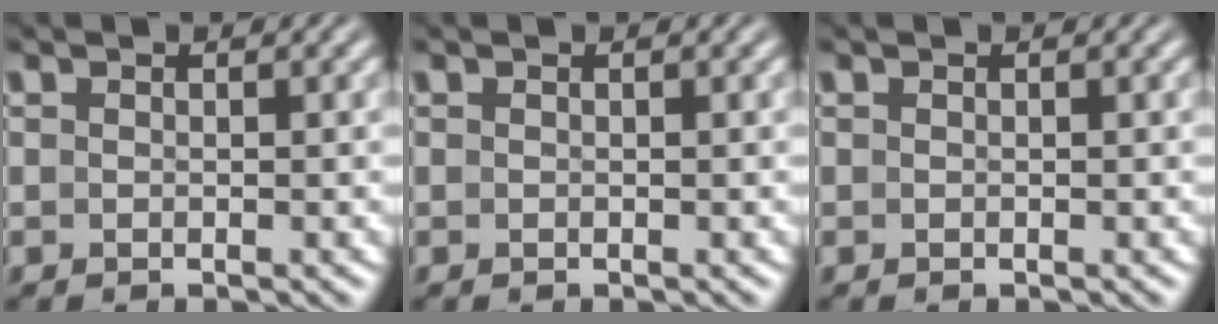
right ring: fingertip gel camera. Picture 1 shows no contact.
{"total": 0.0}
{"total": 0.0}